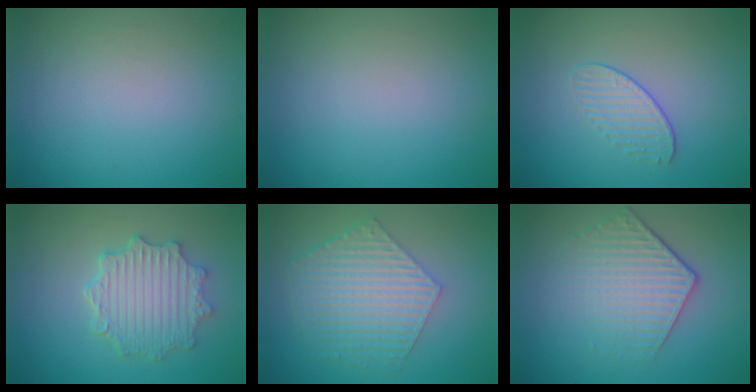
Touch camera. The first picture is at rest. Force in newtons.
{"total": 0.0}
{"total": 1.6, "press": 1.1, "slide": 1.2}
{"total": 4.9, "press": 3.9, "slide": 3.0}
{"total": 5.9, "press": 4.3, "slide": 4.0}
{"total": 4.4, "press": 3.2, "slide": 3.0}